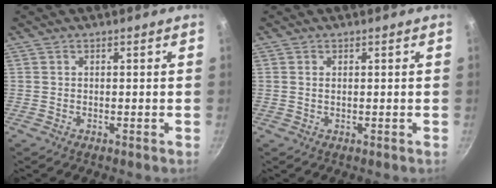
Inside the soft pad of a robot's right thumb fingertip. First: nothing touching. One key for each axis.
{"total": 0.8, "fx": 0.2, "fy": 0.5, "fz": 0.7, "tx": -0.013, "ty": 0.001, "tz": 0.003}